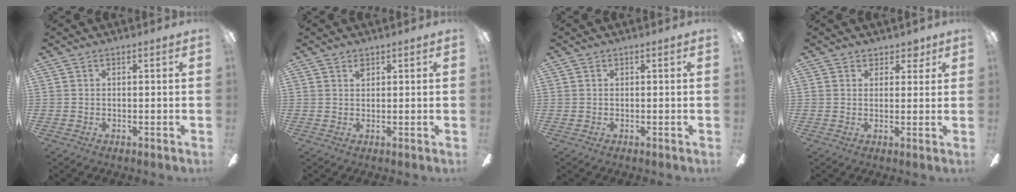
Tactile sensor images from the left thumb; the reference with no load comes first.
{"total": 1.4, "force": [1.2, 0.6, 0.6], "torque": [-0.005, -0.003, 0.020]}
{"total": 0.0}
{"total": 3.8, "force": [2.5, 2.8, 0.8], "torque": [-0.001, -0.005, 0.042]}